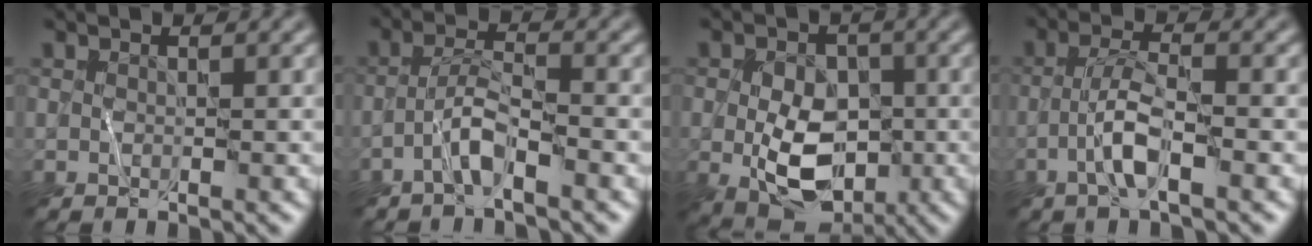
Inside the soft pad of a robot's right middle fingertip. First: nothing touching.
{"total": 2.8, "force": [-1.8, 0.3, 2.1], "torque": [-0.041, 0.010, -0.041]}
{"total": 7.3, "force": [-1.3, 4.9, 5.3], "torque": [-0.094, -0.016, -0.021]}
{"total": 3.5, "force": [-1.5, 0.5, 3.1], "torque": [-0.060, 0.008, -0.036]}